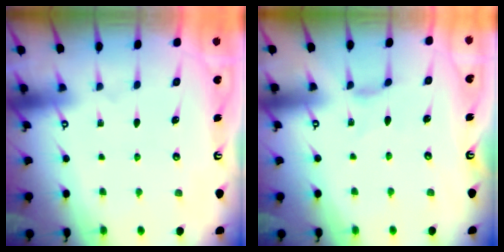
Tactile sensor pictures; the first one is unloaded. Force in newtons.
{"total": 0.0}